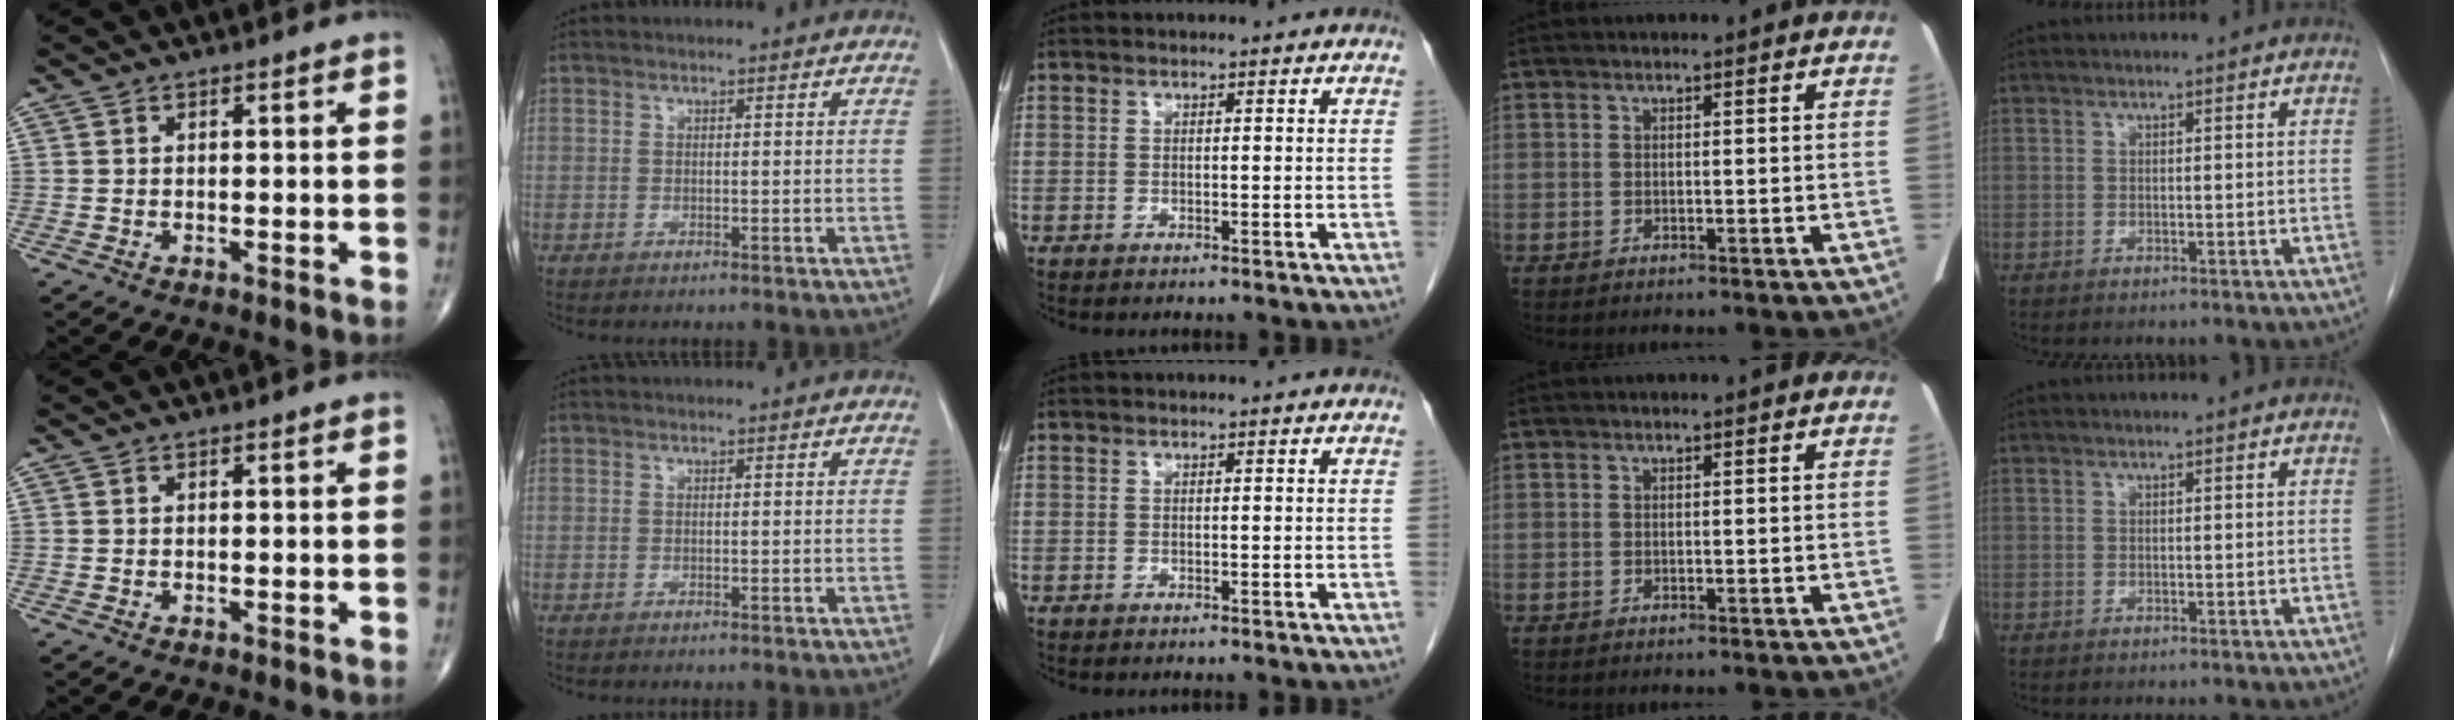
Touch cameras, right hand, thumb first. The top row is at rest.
{}